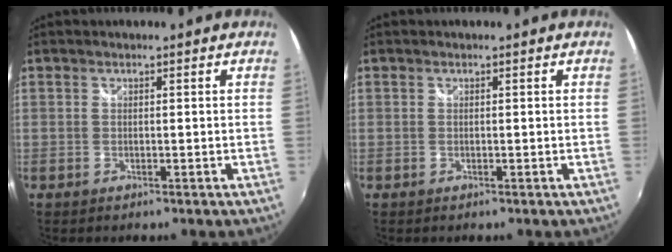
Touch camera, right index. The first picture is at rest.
{"total": 0.0}